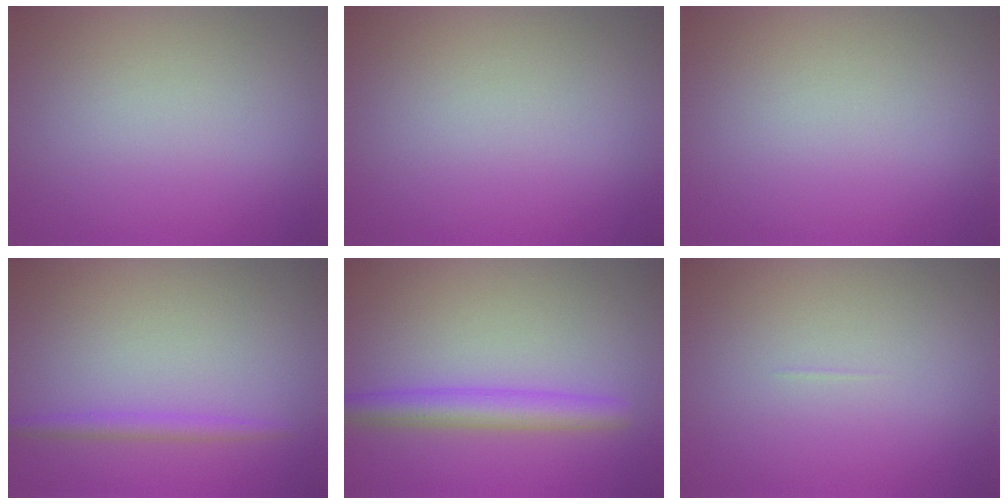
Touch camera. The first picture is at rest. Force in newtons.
{"total": 0.0}
{"total": 0.0}
{"total": 1.6, "press": 1.6, "slide": 0.1}
{"total": 3.7, "press": 3.7, "slide": 0.2}
{"total": 0.0}